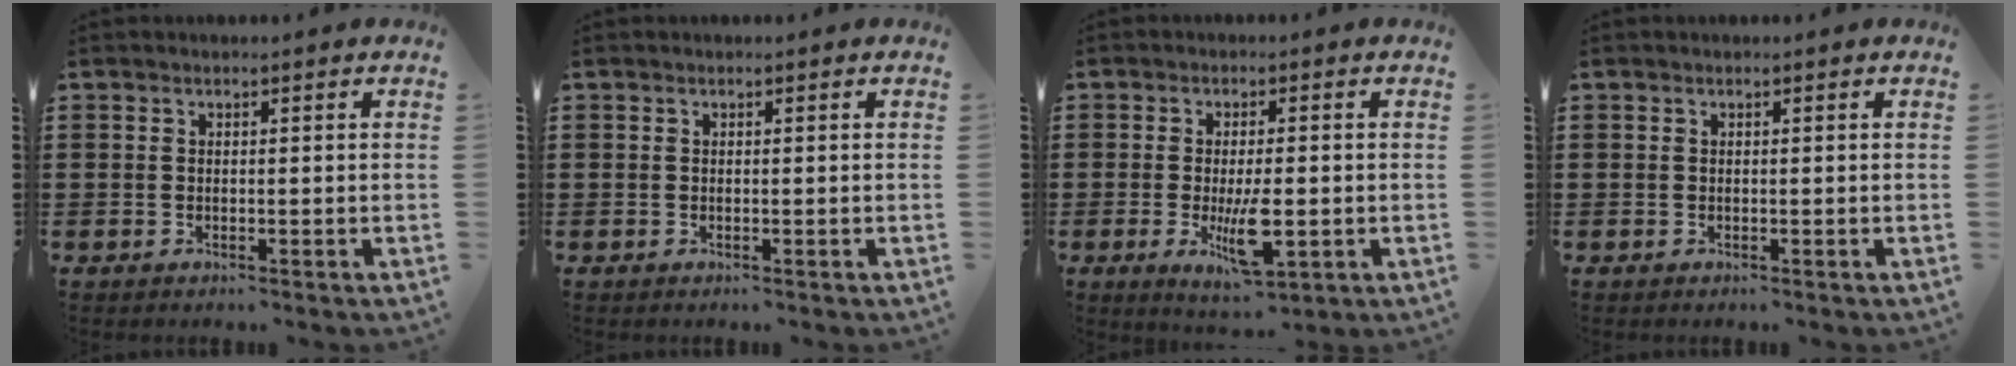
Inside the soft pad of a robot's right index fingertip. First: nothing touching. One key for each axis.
{"total": 0.0}
{"total": 7.3, "fx": -1.6, "fy": 2.3, "fz": 6.8, "tx": -0.129, "ty": -0.017, "tz": -0.030}
{"total": 0.0}